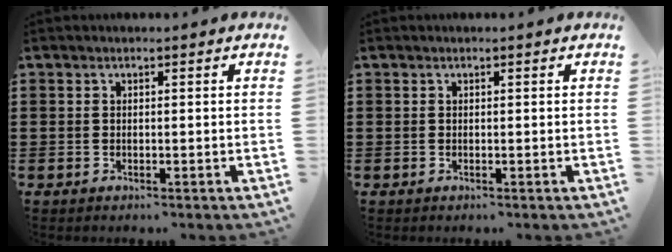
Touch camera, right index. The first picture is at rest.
{"total": 0.0}